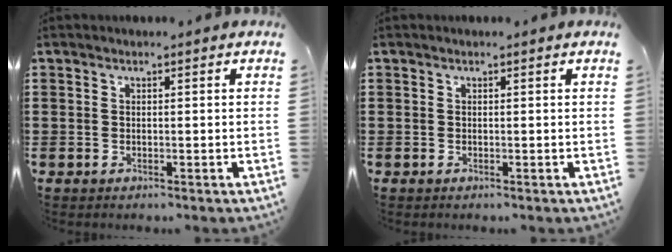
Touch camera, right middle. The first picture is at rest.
{"total": 0.0}